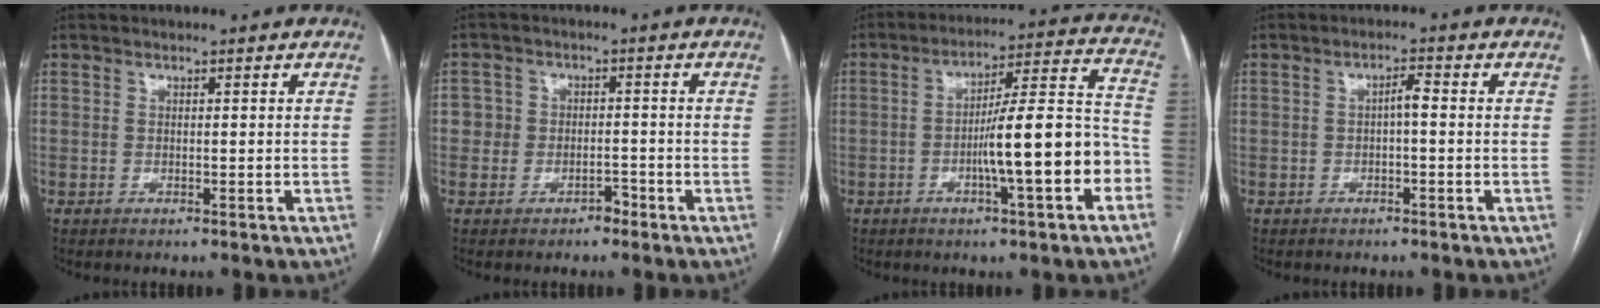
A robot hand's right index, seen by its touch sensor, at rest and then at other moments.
{"total": 3.6, "force": [-1.5, 3.1, 0.9], "torque": [0.003, 0.018, -0.027]}
{"total": 14.5, "force": [-4.5, 1.3, 13.8], "torque": [-0.202, 0.023, -0.067]}
{"total": 2.0, "force": [-0.2, 0.4, 2.0], "torque": [-0.033, 0.006, -0.004]}